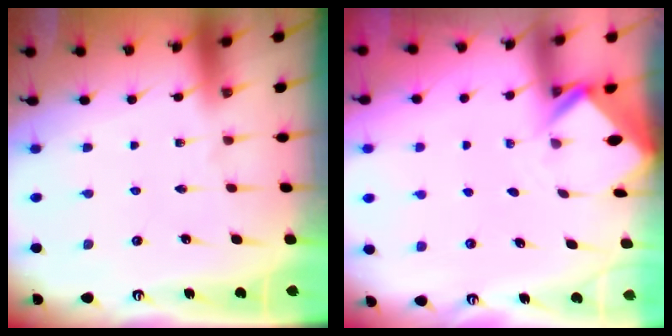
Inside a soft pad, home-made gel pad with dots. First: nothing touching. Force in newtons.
{"total": 2.4, "press": 2.4, "slide": 0.1}